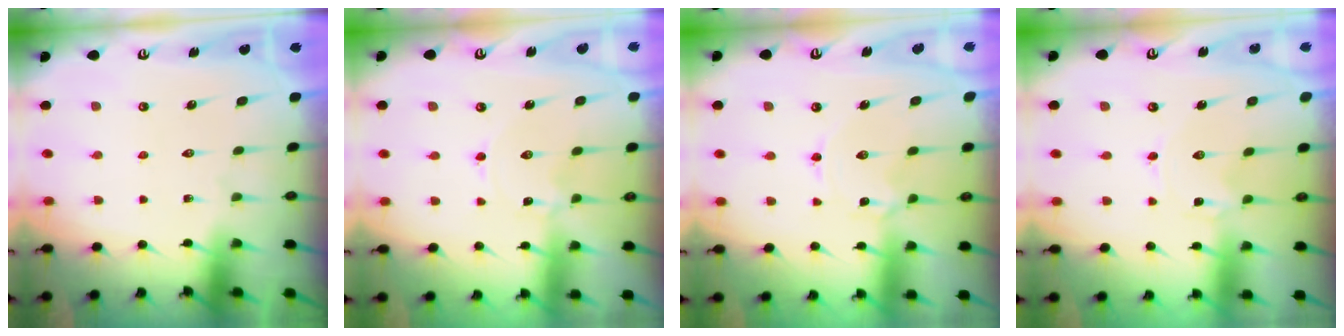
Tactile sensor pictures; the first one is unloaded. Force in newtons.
{"total": 0.0}
{"total": 2.8, "press": 2.8, "slide": 0.2}
{"total": 0.0}